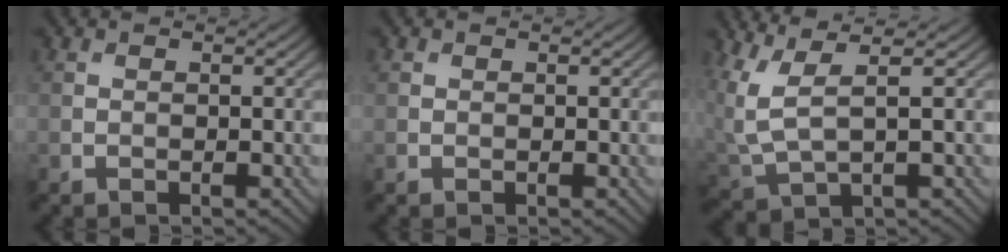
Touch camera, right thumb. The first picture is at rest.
{"total": 0.0}
{"total": 6.1, "force": [2.4, 1.9, 5.2], "torque": [-0.140, -0.001, 0.057]}